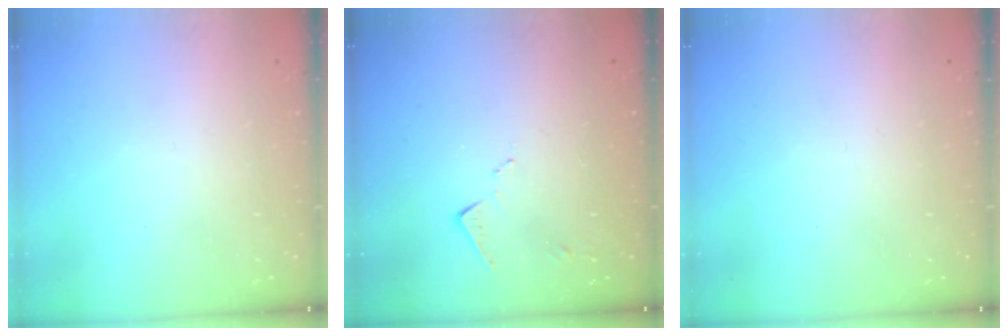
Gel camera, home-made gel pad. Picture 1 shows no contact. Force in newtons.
{"total": 6.8, "press": 6.8, "slide": 0.4}
{"total": 0.0}